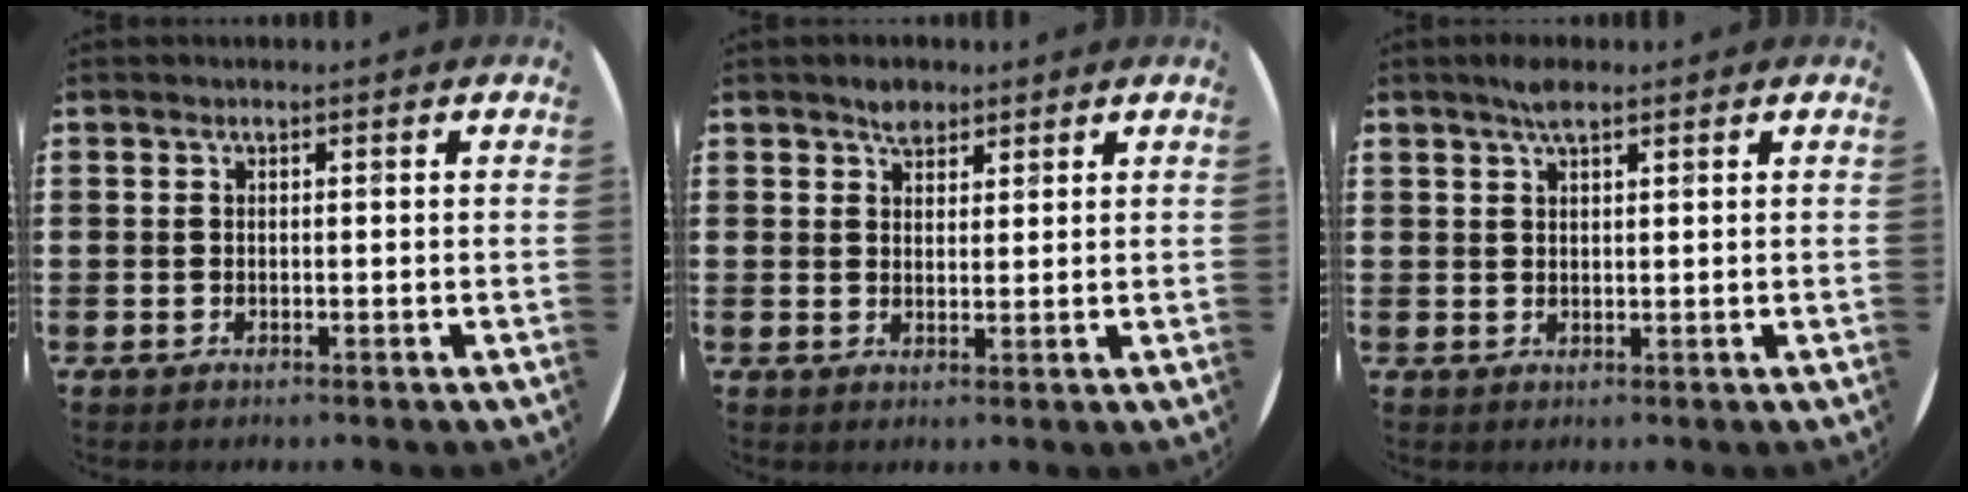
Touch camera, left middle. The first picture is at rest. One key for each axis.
{"total": 2.5, "fx": 2.1, "fy": 1.3, "fz": 0.5, "tx": -0.004, "ty": -0.001, "tz": 0.038}
{"total": 2.5, "fx": 1.9, "fy": 0.7, "fz": 1.5, "tx": -0.025, "ty": 0.002, "tz": 0.032}